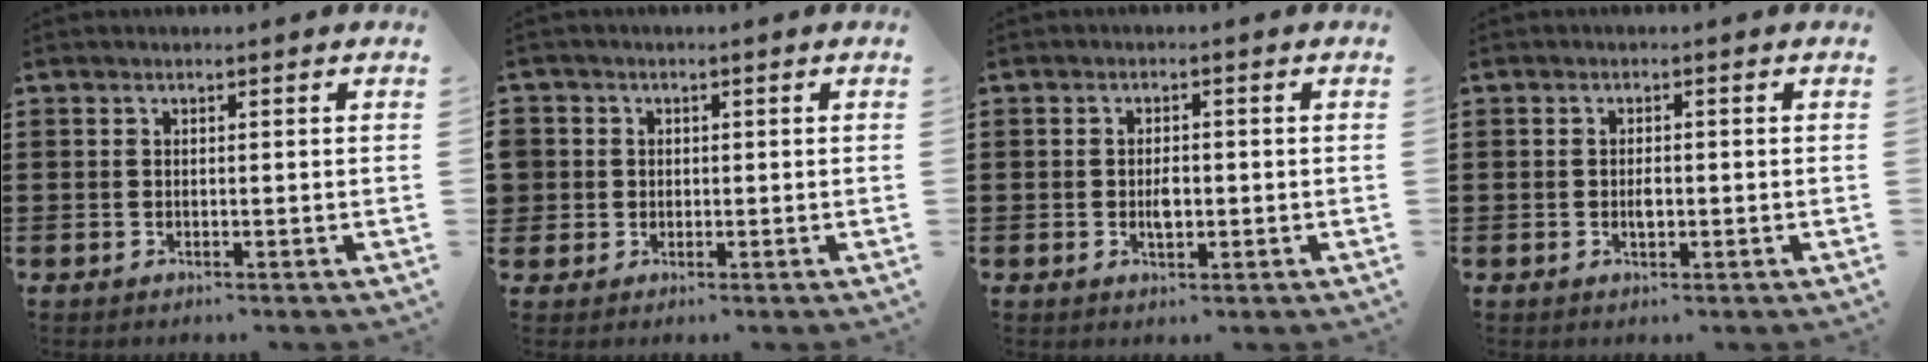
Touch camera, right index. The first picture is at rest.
{"total": 2.5, "force": [0.2, 2.5, 0.0], "torque": [-0.012, 0.010, 0.002]}
{"total": 2.5, "force": [-0.3, 1.2, 2.2], "torque": [-0.042, 0.001, -0.005]}
{"total": 1.8, "force": [-0.2, 0.7, 1.6], "torque": [-0.031, 0.000, -0.004]}